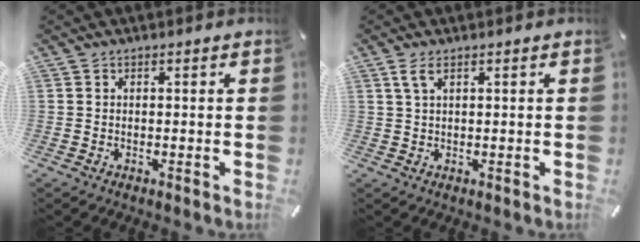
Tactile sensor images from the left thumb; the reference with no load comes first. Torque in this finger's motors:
{"motor_torque": [0.58, 0.63, 0.31, -0.35, 0.11]}